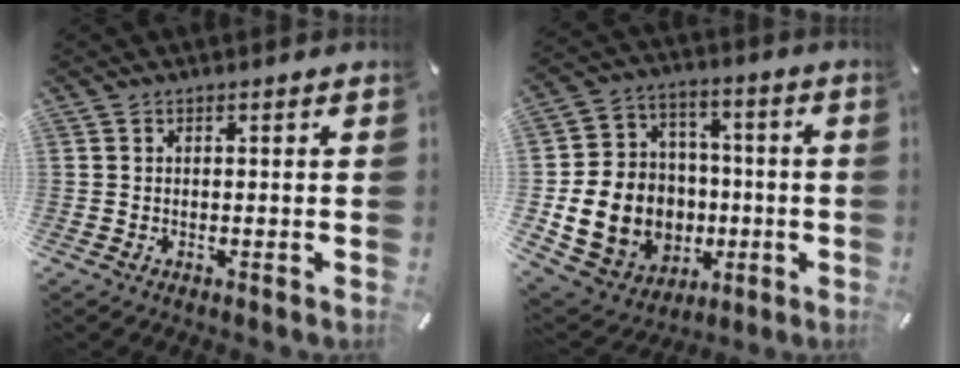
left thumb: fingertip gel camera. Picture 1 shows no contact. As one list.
[{"total": 17.1, "force": [-3.7, 14.9, 7.6], "torque": [-0.149, 0.016, -0.050]}]